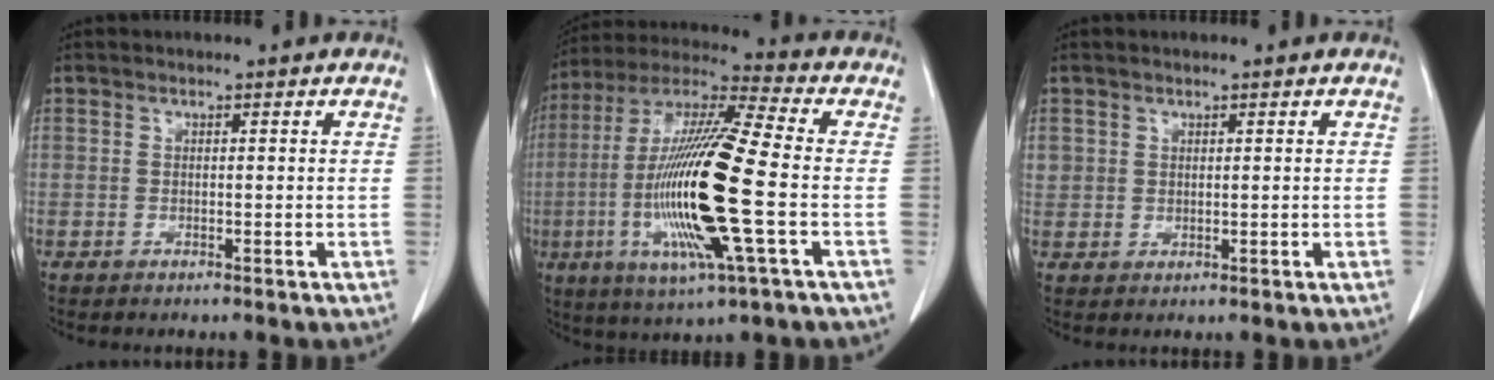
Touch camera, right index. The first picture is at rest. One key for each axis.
{"total": 21.0, "fx": -3.9, "fy": 1.5, "fz": 20.6, "tx": -0.434, "ty": -0.017, "tz": -0.076}
{"total": 2.5, "fx": 0.9, "fy": 2.2, "fz": 0.6, "tx": -0.010, "ty": 0.005, "tz": 0.019}